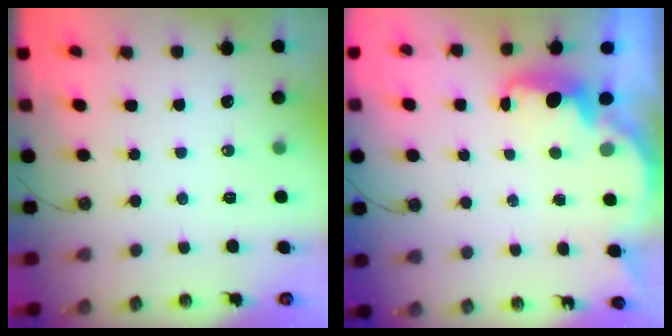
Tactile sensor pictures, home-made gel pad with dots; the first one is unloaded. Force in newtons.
{"total": 2.7, "press": 2.6, "slide": 0.6}